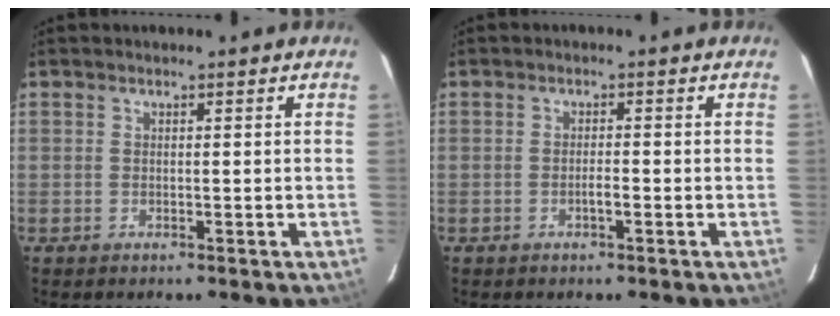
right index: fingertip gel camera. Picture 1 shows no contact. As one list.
[{"total": 1.3, "force": [-0.6, 0.1, 1.1], "torque": [-0.020, 0.002, -0.012]}]